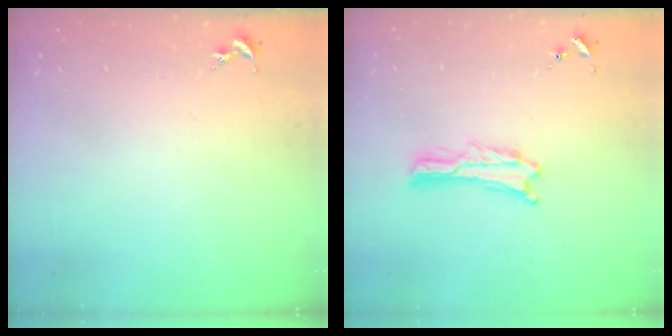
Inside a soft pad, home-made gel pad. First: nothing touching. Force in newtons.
{"total": 0.8, "press": 0.8, "slide": 0.2}